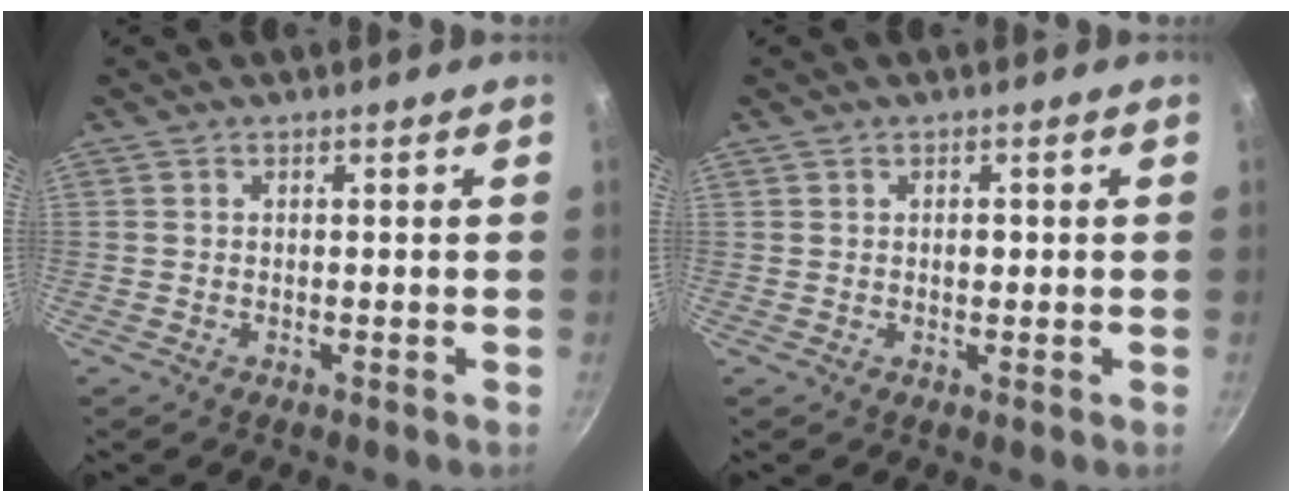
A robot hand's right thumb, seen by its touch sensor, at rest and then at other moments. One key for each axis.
{"total": 1.3, "fx": 0.1, "fy": 0.9, "fz": 0.9, "tx": -0.004, "ty": 0.004, "tz": 0.001}